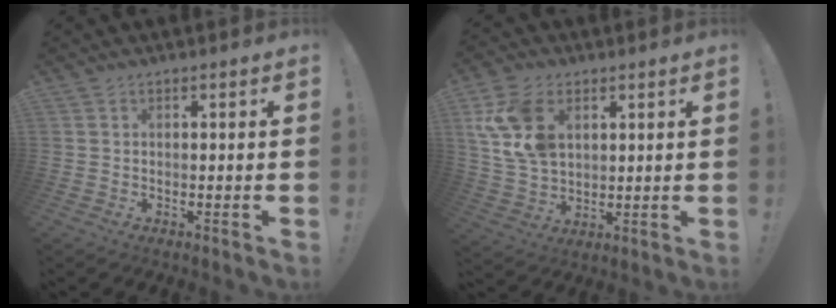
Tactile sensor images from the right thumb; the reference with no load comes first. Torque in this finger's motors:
{"motor_torque": [0.75, 0.92, 1.51, 0.40, 0.15]}